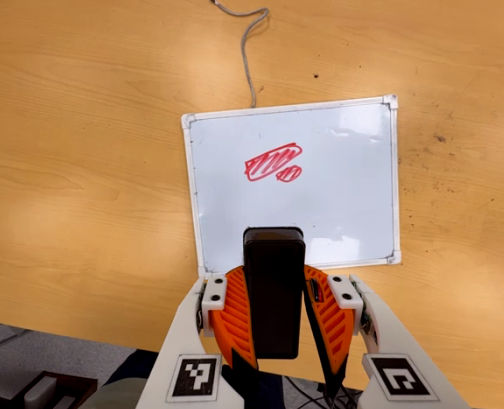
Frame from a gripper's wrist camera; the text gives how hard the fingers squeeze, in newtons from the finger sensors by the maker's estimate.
{"total": 9.1, "left": 7.6, "right": 10.7}